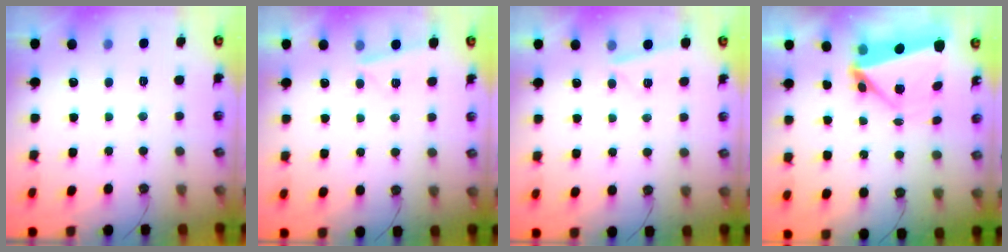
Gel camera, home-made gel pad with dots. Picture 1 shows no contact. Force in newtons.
{"total": 4.3, "press": 3.8, "slide": 2.1}
{"total": 4.3, "press": 3.8, "slide": 2.1}
{"total": 7.1, "press": 6.7, "slide": 2.1}